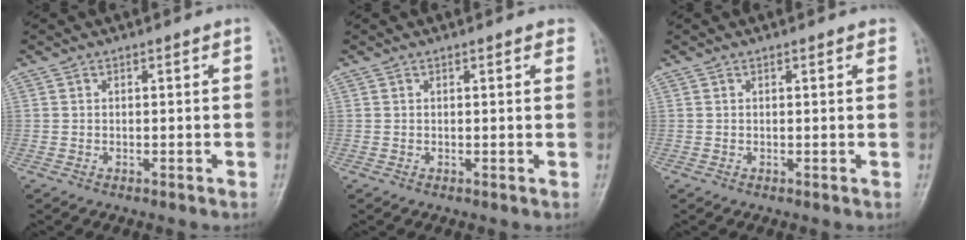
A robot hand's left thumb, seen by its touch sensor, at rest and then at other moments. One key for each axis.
{"total": 1.7, "fx": 1.2, "fy": 0.5, "fz": 1.2, "tx": -0.008, "ty": 0.002, "tz": 0.010}
{"total": 1.3, "fx": 0.8, "fy": 0.3, "fz": 0.9, "tx": -0.011, "ty": 0.001, "tz": 0.006}